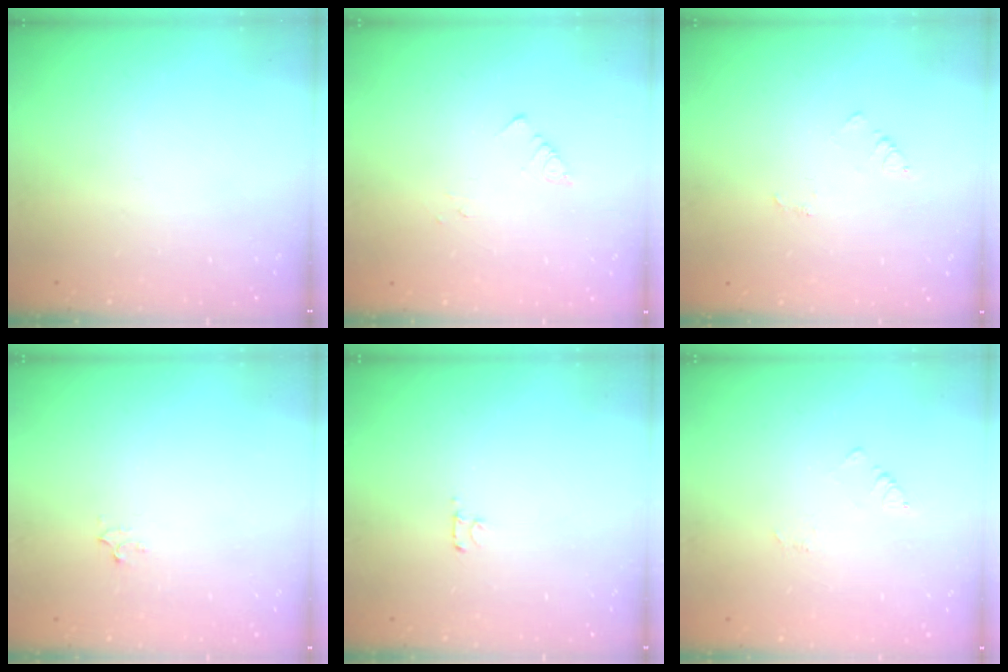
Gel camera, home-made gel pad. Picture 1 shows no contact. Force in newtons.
{"total": 1.9, "press": 1.9, "slide": 0.2}
{"total": 2.9, "press": 2.9, "slide": 0.3}
{"total": 3.0, "press": 3.0, "slide": 0.5}
{"total": 2.5, "press": 2.4, "slide": 0.3}
{"total": 2.4, "press": 2.4, "slide": 0.3}